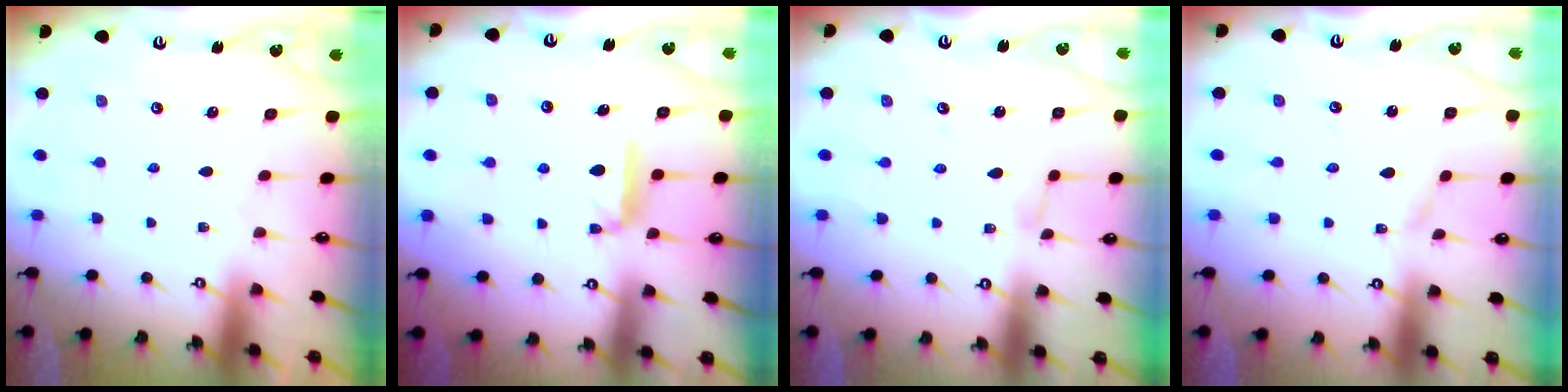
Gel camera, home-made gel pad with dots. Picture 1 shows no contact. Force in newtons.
{"total": 7.3, "press": 7.3, "slide": 0.2}
{"total": 2.4, "press": 2.4, "slide": 0.1}
{"total": 3.0, "press": 3.0, "slide": 0.3}